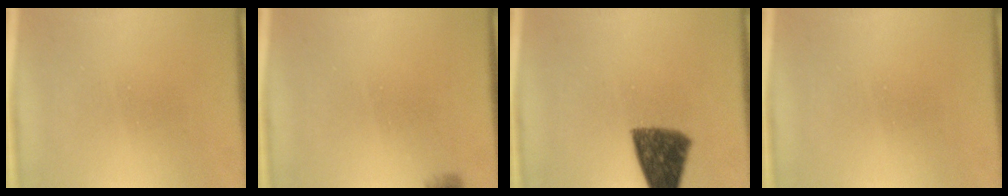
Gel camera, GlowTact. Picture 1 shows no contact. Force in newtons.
{"total": 2.9}
{"total": 9.7}
{"total": 0.0}